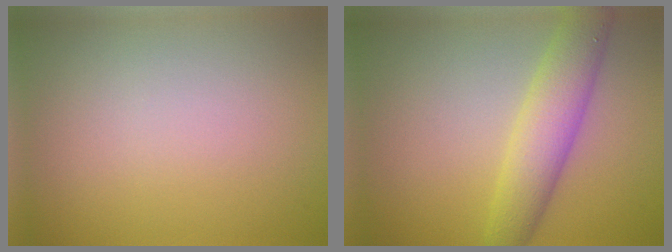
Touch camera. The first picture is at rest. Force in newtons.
{"total": 4.8, "press": 4.8, "slide": 0.1}